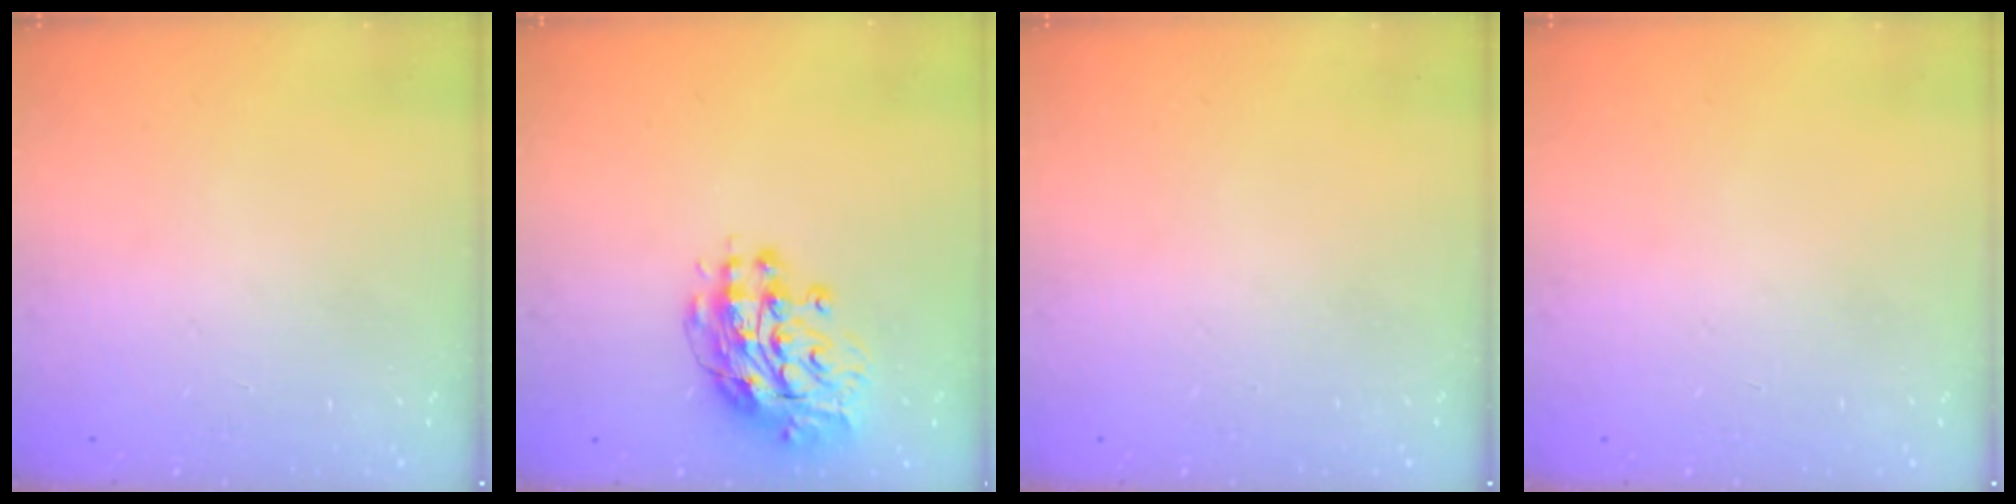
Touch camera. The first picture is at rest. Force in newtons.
{"total": 13.7, "press": 13.6, "slide": 1.5}
{"total": 0.0}
{"total": 0.0}